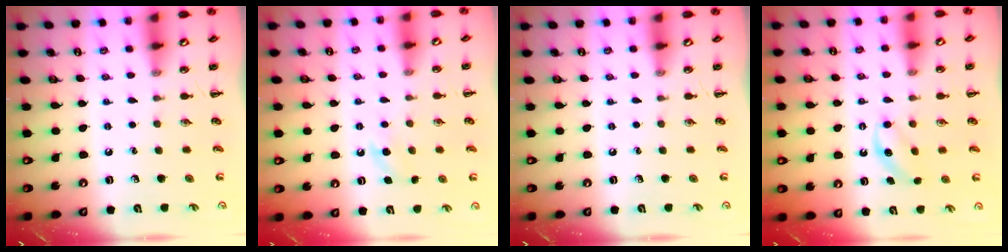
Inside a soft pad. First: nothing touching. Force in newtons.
{"total": 5.3, "press": 5.1, "slide": 1.5}
{"total": 0.0}
{"total": 4.6, "press": 4.4, "slide": 1.5}